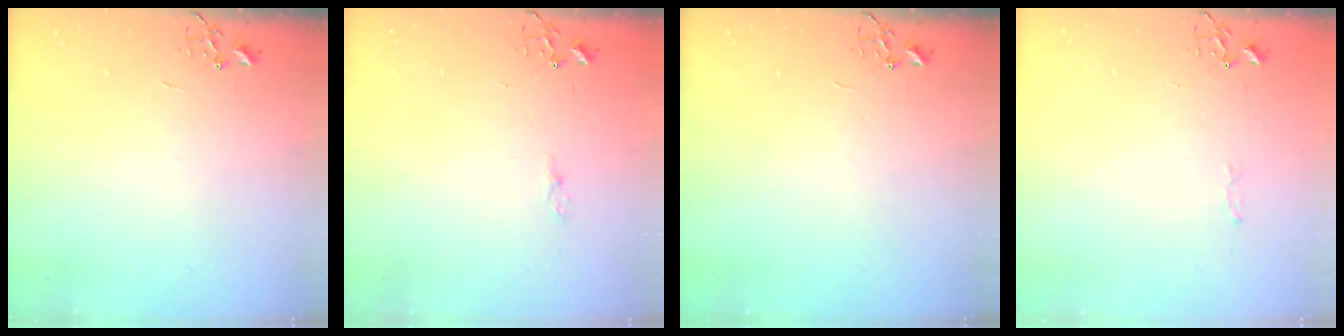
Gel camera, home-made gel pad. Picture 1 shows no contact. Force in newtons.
{"total": 3.3, "press": 3.3, "slide": 0.4}
{"total": 0.0}
{"total": 2.8, "press": 2.8, "slide": 0.4}